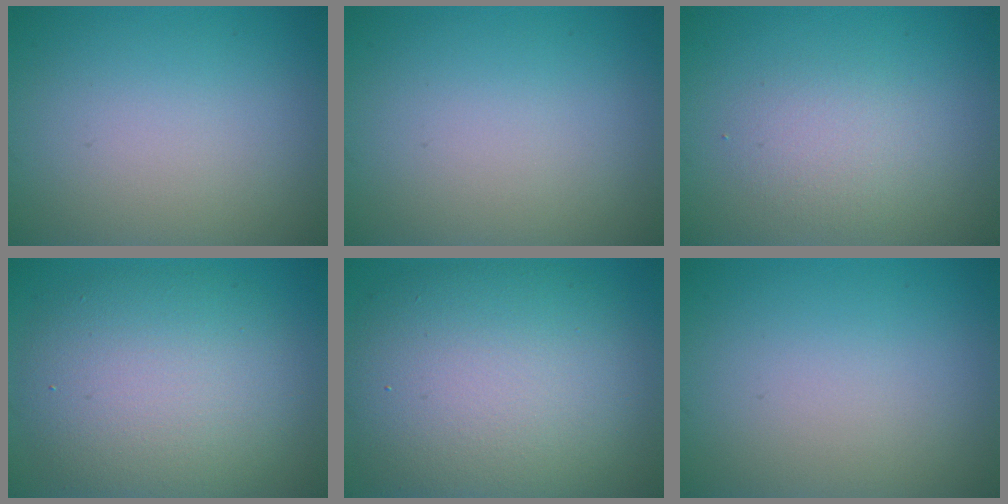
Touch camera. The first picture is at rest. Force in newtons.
{"total": 0.0}
{"total": 2.0, "press": 2.0, "slide": 0.1}
{"total": 8.7, "press": 8.7, "slide": 0.7}
{"total": 11.8, "press": 11.8, "slide": 0.5}
{"total": 0.0}